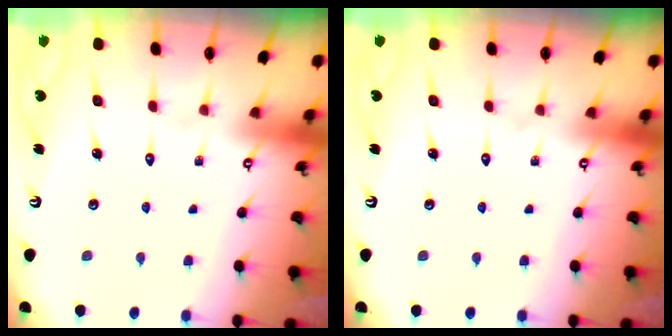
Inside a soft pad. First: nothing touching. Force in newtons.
{"total": 0.0}